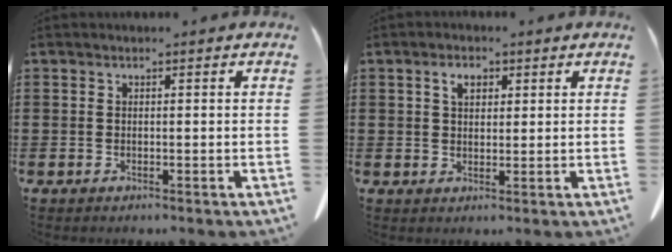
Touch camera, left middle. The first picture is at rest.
{"total": 2.9, "force": [1.4, 1.7, 1.9], "torque": [-0.027, 0.001, 0.021]}